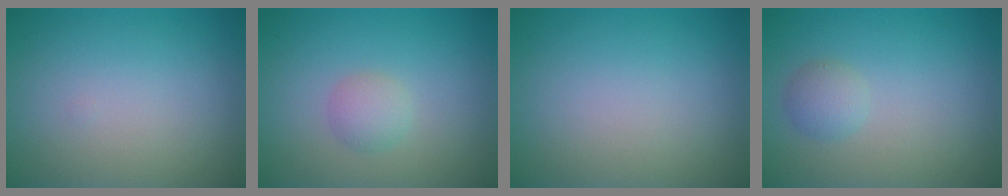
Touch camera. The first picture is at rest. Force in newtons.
{"total": 1.7, "press": 1.7, "slide": 0.1}
{"total": 0.0}
{"total": 1.6, "press": 1.6, "slide": 0.1}